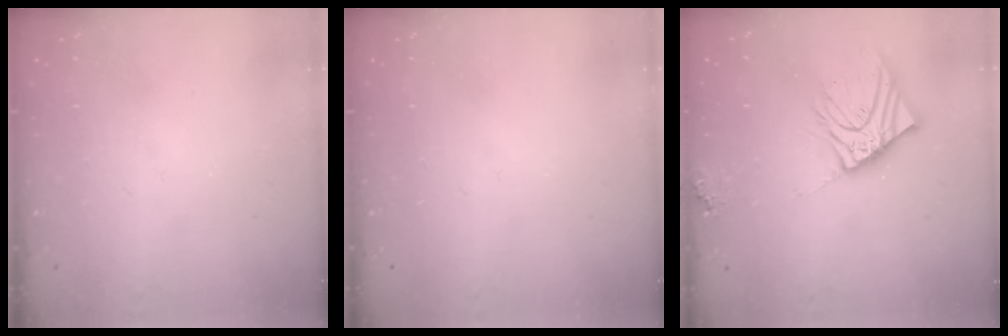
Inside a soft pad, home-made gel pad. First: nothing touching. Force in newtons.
{"total": 0.0}
{"total": 12.2, "press": 12.0, "slide": 2.1}